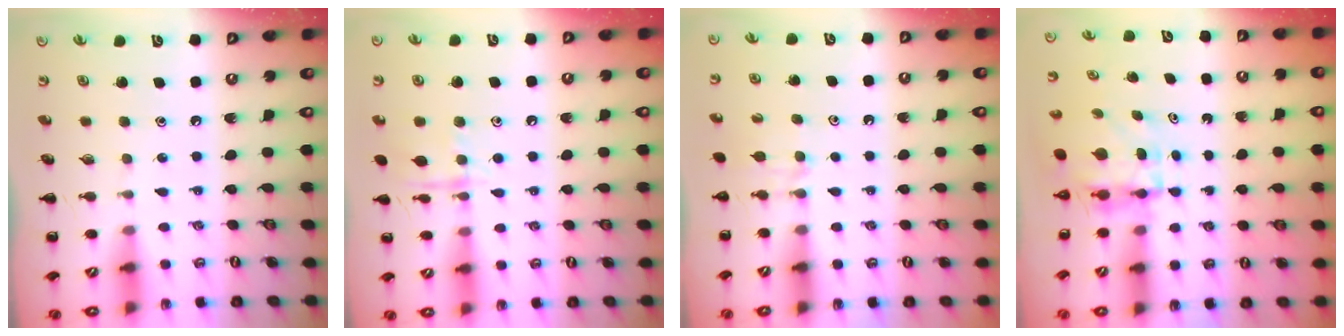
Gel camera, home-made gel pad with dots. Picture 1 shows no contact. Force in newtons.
{"total": 8.8, "press": 8.8, "slide": 0.6}
{"total": 4.8, "press": 4.6, "slide": 1.6}
{"total": 3.9, "press": 3.9, "slide": 0.3}